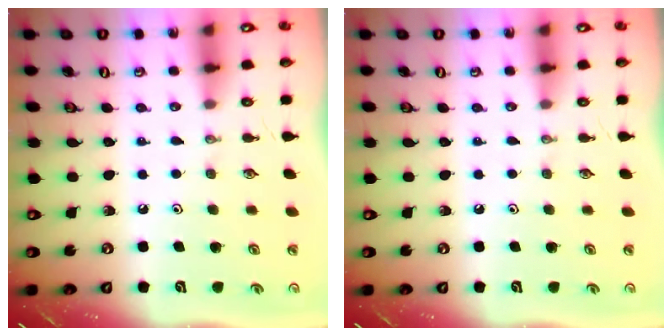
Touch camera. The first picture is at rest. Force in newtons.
{"total": 0.0}